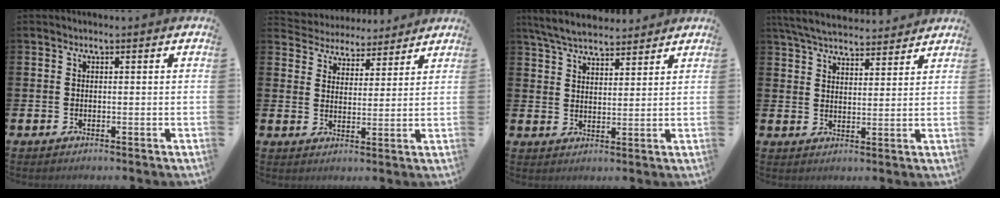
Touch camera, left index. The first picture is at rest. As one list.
[{"total": 4.3, "force": [4.0, 1.3, -0.8], "torque": [-0.013, -0.029, 0.071]}, {"total": 5.7, "force": [5.4, 1.1, 1.3], "torque": [-0.048, -0.017, 0.101]}, {"total": 5.8, "force": [5.6, 0.9, 1.1], "torque": [-0.045, -0.026, 0.102]}]